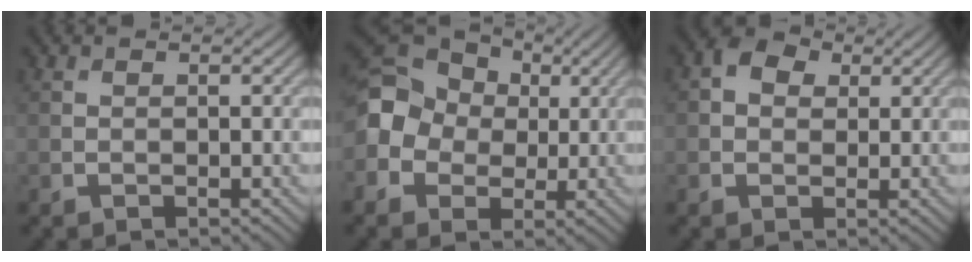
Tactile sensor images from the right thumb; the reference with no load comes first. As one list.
[{"total": 12.1, "force": [0.7, 10.5, 6.1], "torque": [-0.162, 0.017, -0.015]}, {"total": 3.8, "force": [1.2, 2.9, 2.1], "torque": [-0.042, 0.006, 0.014]}]